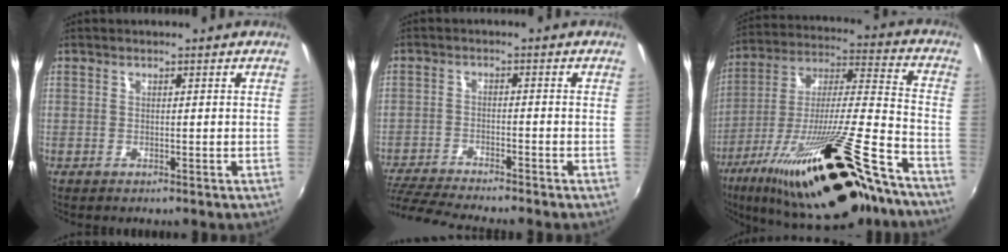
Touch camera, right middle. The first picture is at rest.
{"total": 10.6, "force": [-9.6, 0.4, 4.5], "torque": [-0.112, -0.023, -0.166]}
{"total": 30.1, "force": [-20.9, 5.0, 21.0], "torque": [-0.356, -0.057, -0.325]}